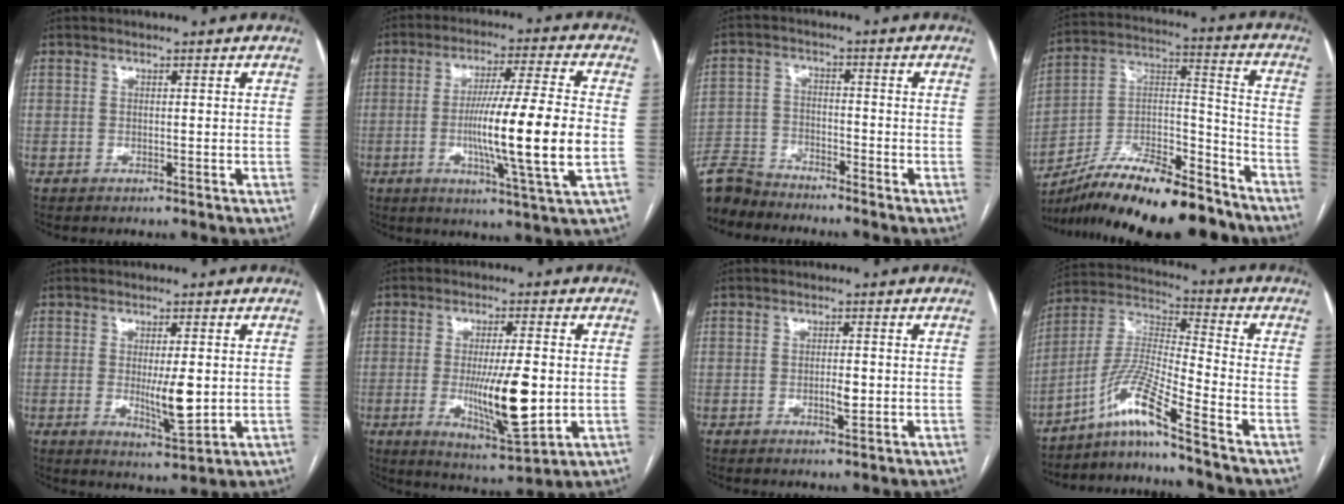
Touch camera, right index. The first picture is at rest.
{"total": 15.6, "force": [-2.2, -0.8, 15.4], "torque": [-0.266, -0.013, -0.045]}
{"total": 7.6, "force": [-7.4, 1.7, 0.5], "torque": [-0.014, -0.001, -0.148]}
{"total": 20.4, "force": [-16.7, 4.9, 10.6], "torque": [-0.176, 0.024, -0.287]}
{"total": 6.2, "force": [-0.2, 1.3, 6.1], "torque": [-0.099, -0.013, 0.000]}
{"total": 12.0, "force": [-1.3, 2.2, 11.8], "torque": [-0.203, -0.020, -0.016]}
{"total": 2.2, "force": [-0.5, 0.5, 2.0], "torque": [-0.038, -0.001, -0.007]}
{"total": 10.1, "force": [-7.4, -1.4, 6.8], "torque": [-0.154, -0.001, -0.141]}